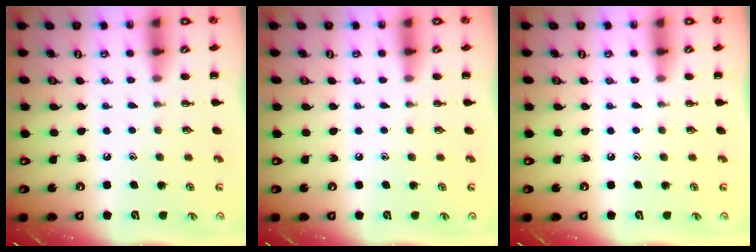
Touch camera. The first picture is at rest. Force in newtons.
{"total": 0.0}
{"total": 0.0}